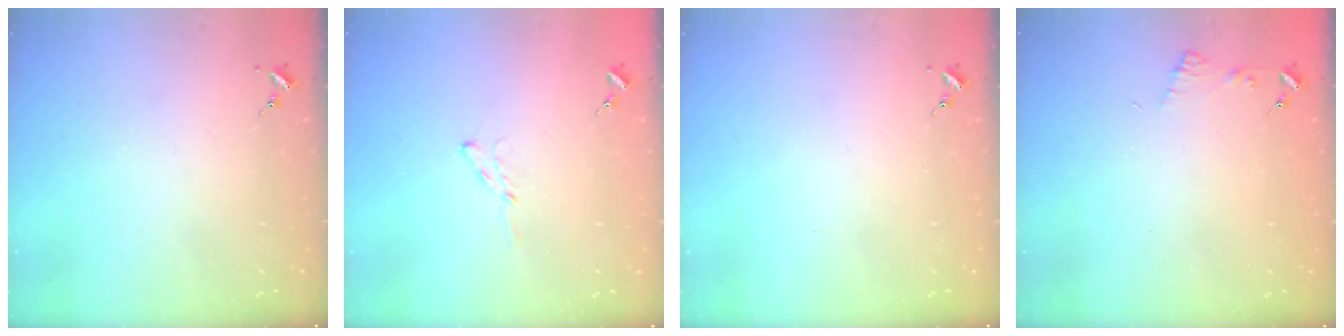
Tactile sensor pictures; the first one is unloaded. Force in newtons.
{"total": 3.5, "press": 3.5, "slide": 0.4}
{"total": 0.0}
{"total": 6.5, "press": 6.4, "slide": 0.9}